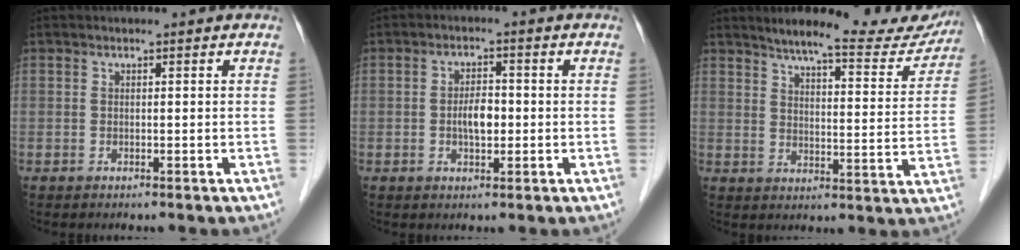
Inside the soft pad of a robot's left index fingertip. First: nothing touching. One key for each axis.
{"total": 3.8, "fx": -0.5, "fy": 1.7, "fz": 3.3, "tx": -0.062, "ty": 0.004, "tz": -0.009}
{"total": 16.1, "fx": 14.7, "fy": 2.8, "fz": 6.1, "tx": -0.072, "ty": -0.023, "tz": 0.180}